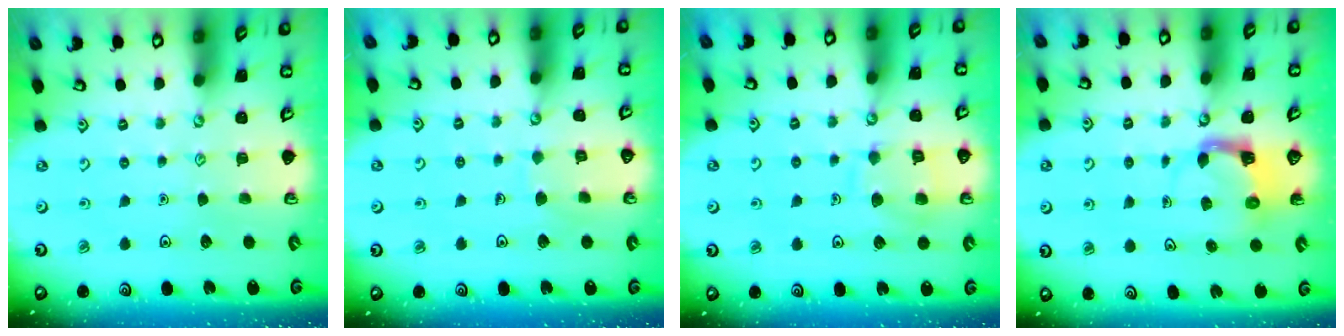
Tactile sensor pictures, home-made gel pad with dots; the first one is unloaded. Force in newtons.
{"total": 6.4, "press": 6.4, "slide": 0.3}
{"total": 9.7, "press": 9.7, "slide": 0.9}
{"total": 3.9, "press": 3.9, "slide": 0.7}